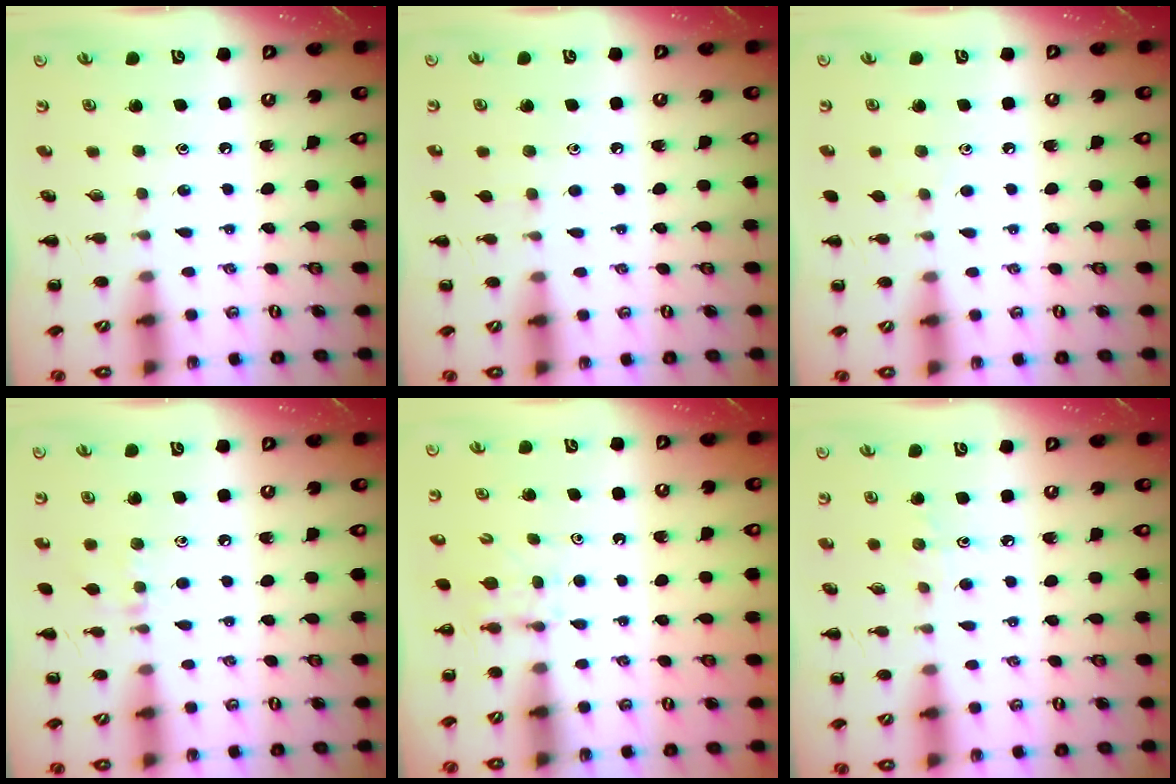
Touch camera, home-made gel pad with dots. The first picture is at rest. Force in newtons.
{"total": 3.7, "press": 3.3, "slide": 1.7}
{"total": 2.9, "press": 2.7, "slide": 1.2}
{"total": 6.0, "press": 5.8, "slide": 1.6}
{"total": 3.5, "press": 3.2, "slide": 1.4}
{"total": 3.5, "press": 3.3, "slide": 1.3}